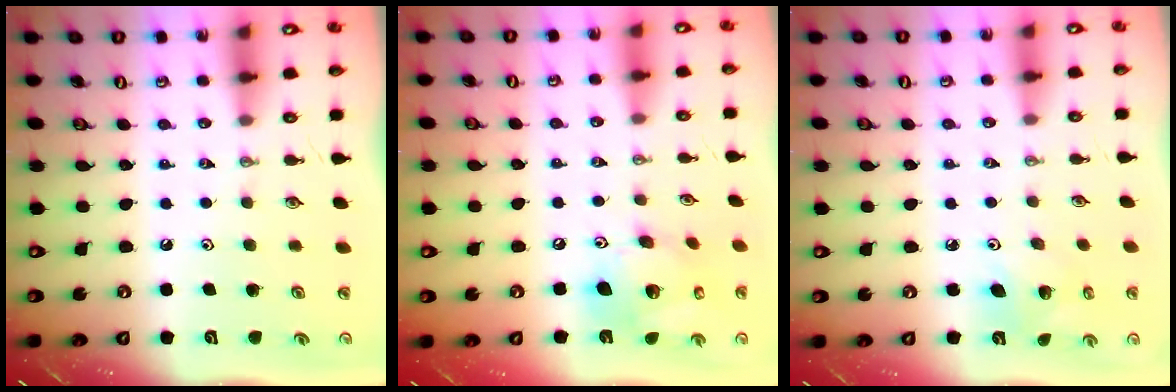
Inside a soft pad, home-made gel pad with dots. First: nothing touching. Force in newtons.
{"total": 16.0, "press": 15.8, "slide": 2.8}
{"total": 5.9, "press": 5.9, "slide": 0.3}